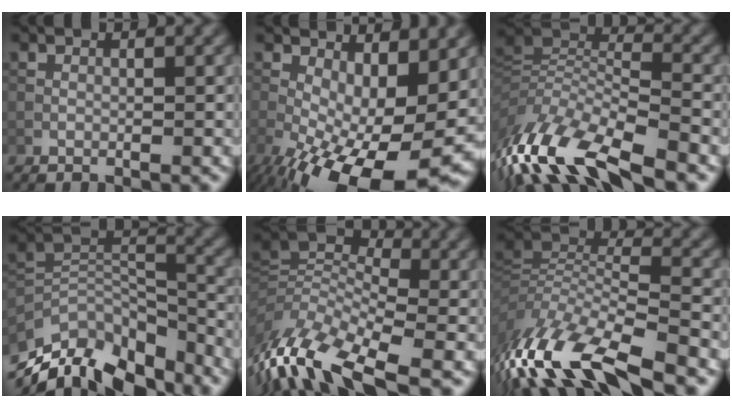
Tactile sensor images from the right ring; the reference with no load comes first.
{"total": 14.9, "force": [-4.0, 6.5, 12.8], "torque": [-0.209, -0.024, -0.056]}
{"total": 13.0, "force": [-8.6, 4.3, 8.8], "torque": [-0.190, 0.004, -0.160]}
{"total": 13.6, "force": [-11.0, 6.1, 5.0], "torque": [-0.104, 0.012, -0.179]}
{"total": 11.6, "force": [-6.2, 4.9, 8.5], "torque": [-0.172, 0.010, -0.136]}
{"total": 13.3, "force": [-8.9, 4.2, 9.0], "torque": [-0.194, 0.003, -0.164]}